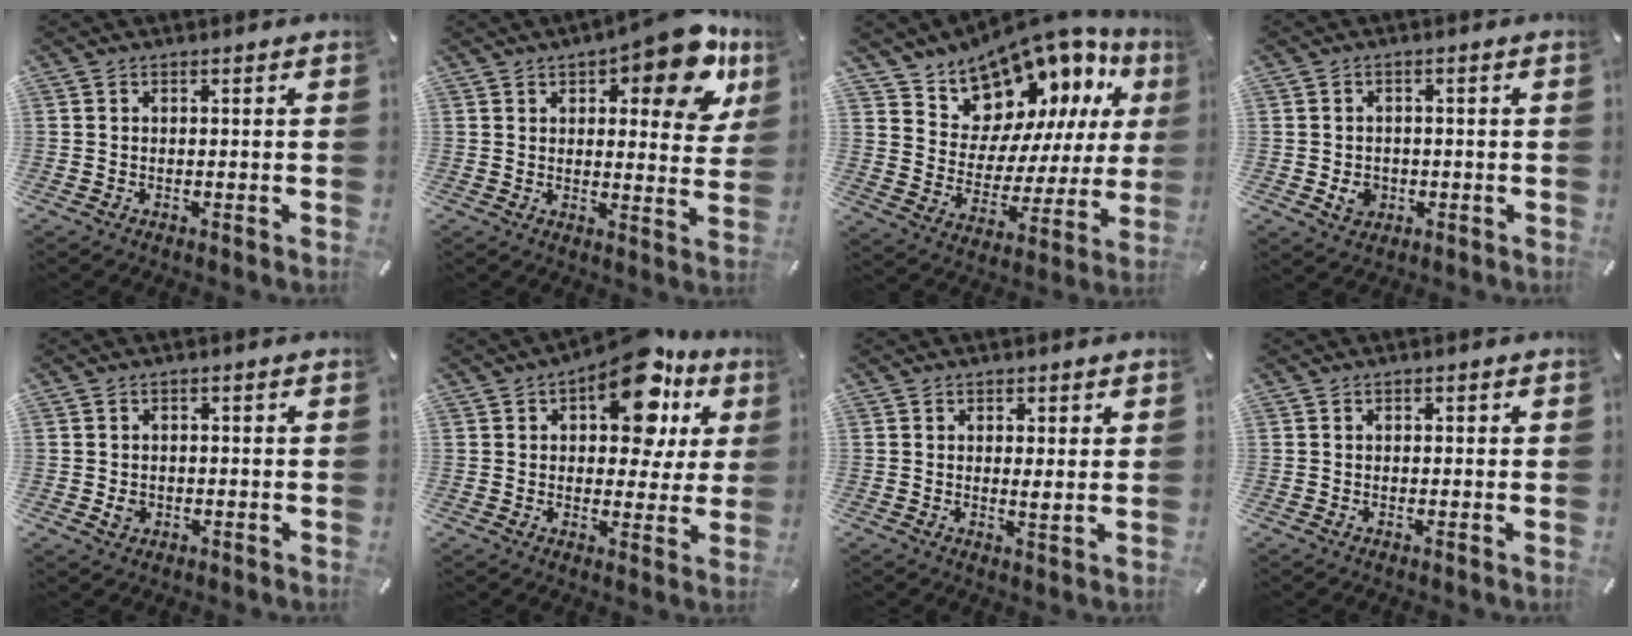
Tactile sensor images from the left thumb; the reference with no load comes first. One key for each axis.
{"total": 14.7, "fx": 9.2, "fy": 5.4, "fz": 10.1, "tx": -0.125, "ty": -0.059, "tz": 0.148}
{"total": 13.0, "fx": 11.9, "fy": 5.4, "fz": 0.2, "tx": -0.011, "ty": -0.145, "tz": 0.211}
{"total": 4.0, "fx": -0.9, "fy": 3.5, "fz": 1.8, "tx": -0.014, "ty": 0.000, "tz": -0.016}
{"total": 2.1, "fx": -0.2, "fy": 1.9, "fz": 0.9, "tx": -0.010, "ty": 0.002, "tz": -0.006}
{"total": 16.4, "fx": 8.4, "fy": 8.3, "fz": 11.3, "tx": -0.158, "ty": -0.037, "tz": 0.139}
{"total": 2.0, "fx": 1.1, "fy": 0.7, "fz": 1.5, "tx": -0.024, "ty": -0.005, "tz": 0.017}
{"total": 0.6, "fx": 0.2, "fy": 0.4, "fz": 0.5, "tx": -0.001, "ty": -0.001, "tz": 0.001}